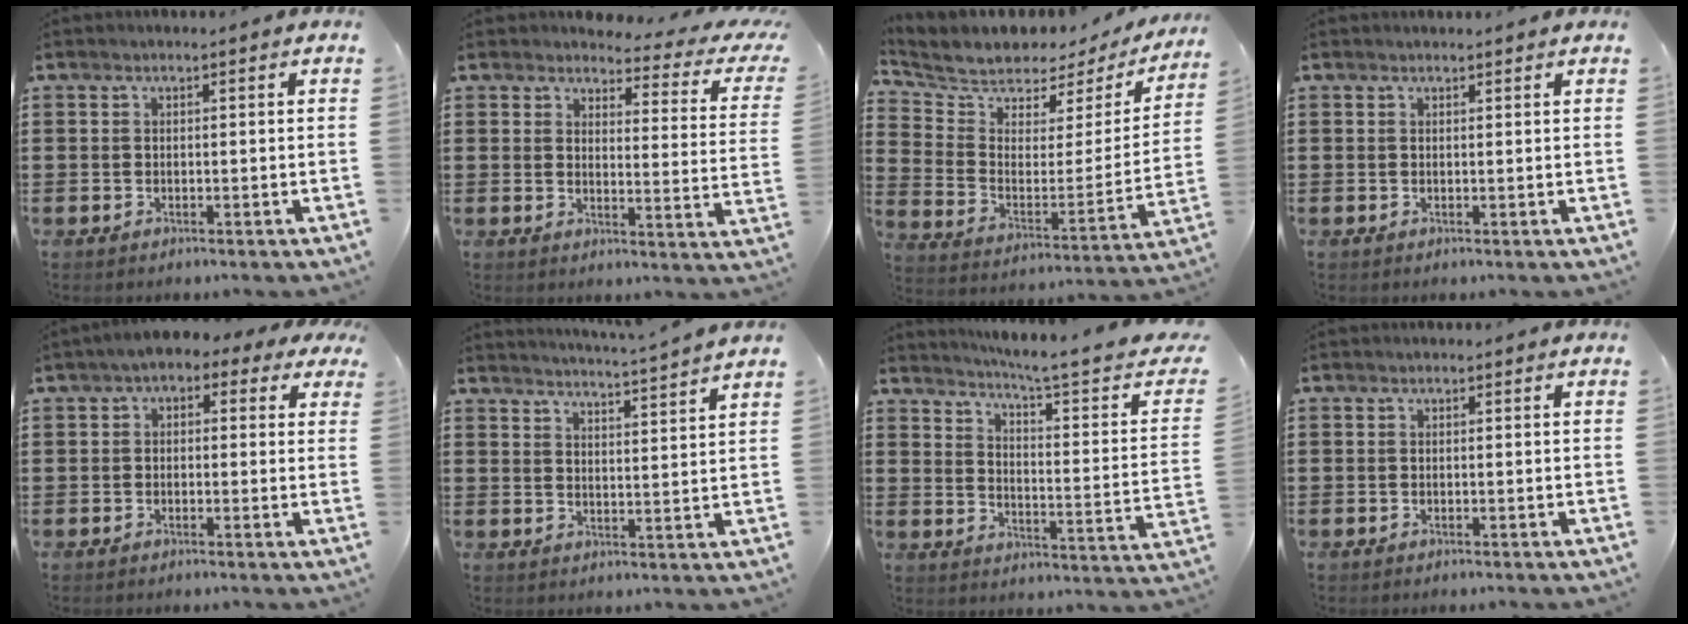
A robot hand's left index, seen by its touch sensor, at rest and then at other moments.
{"total": 3.8, "force": [3.3, 0.8, 1.8], "torque": [-0.047, -0.019, 0.051]}
{"total": 4.8, "force": [4.4, 1.8, 0.3], "torque": [-0.044, -0.042, 0.071]}
{"total": 0.6, "force": [0.6, 0.0, 0.1], "torque": [-0.004, 0.000, 0.013]}
{"total": 2.2, "force": [0.0, 1.5, 1.7], "torque": [-0.036, 0.010, -0.005]}
{"total": 3.9, "force": [3.7, -1.0, 0.6], "torque": [-0.026, -0.029, 0.061]}
{"total": 5.9, "force": [4.5, -0.8, 3.8], "torque": [-0.078, -0.043, 0.065]}
{"total": 0.0}